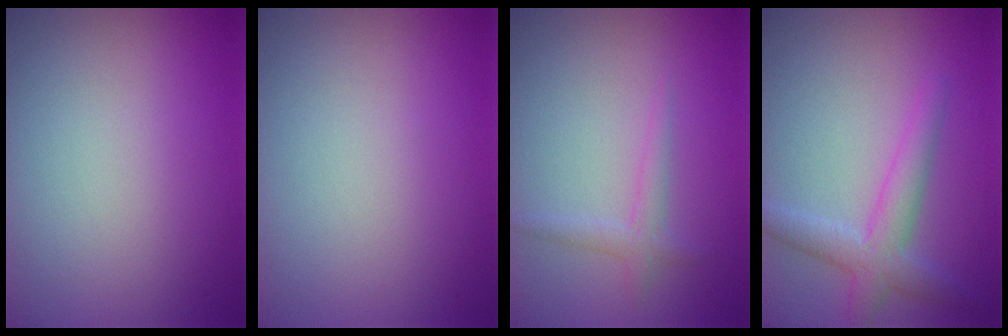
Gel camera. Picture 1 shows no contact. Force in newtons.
{"total": 0.0}
{"total": 0.9, "press": 0.9, "slide": 0.1}
{"total": 3.6, "press": 3.6, "slide": 0.1}